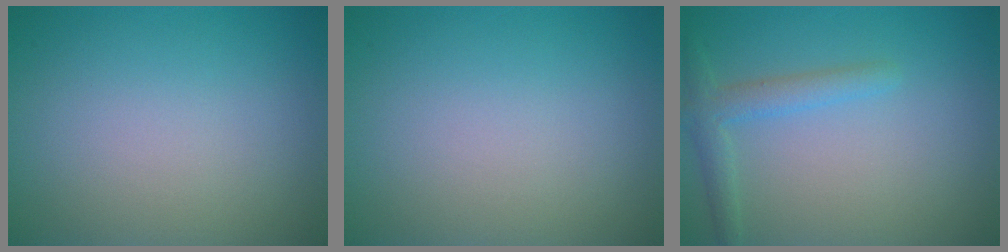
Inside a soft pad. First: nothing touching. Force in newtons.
{"total": 0.0}
{"total": 2.3, "press": 2.3, "slide": 0.1}